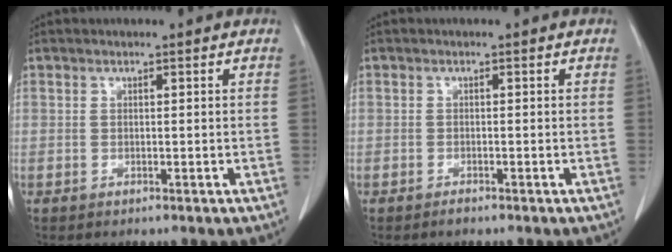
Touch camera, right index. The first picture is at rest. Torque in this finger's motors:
{"motor_torque": [0.11, -0.07, 0.03, 0.01]}